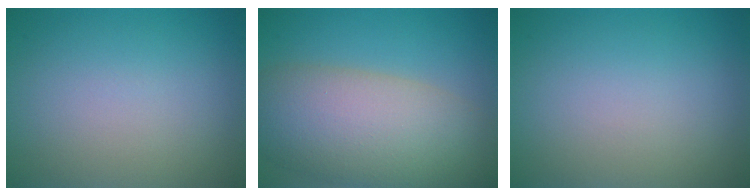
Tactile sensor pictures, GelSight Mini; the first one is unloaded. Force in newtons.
{"total": 10.7, "press": 10.7, "slide": 0.7}
{"total": 0.0}